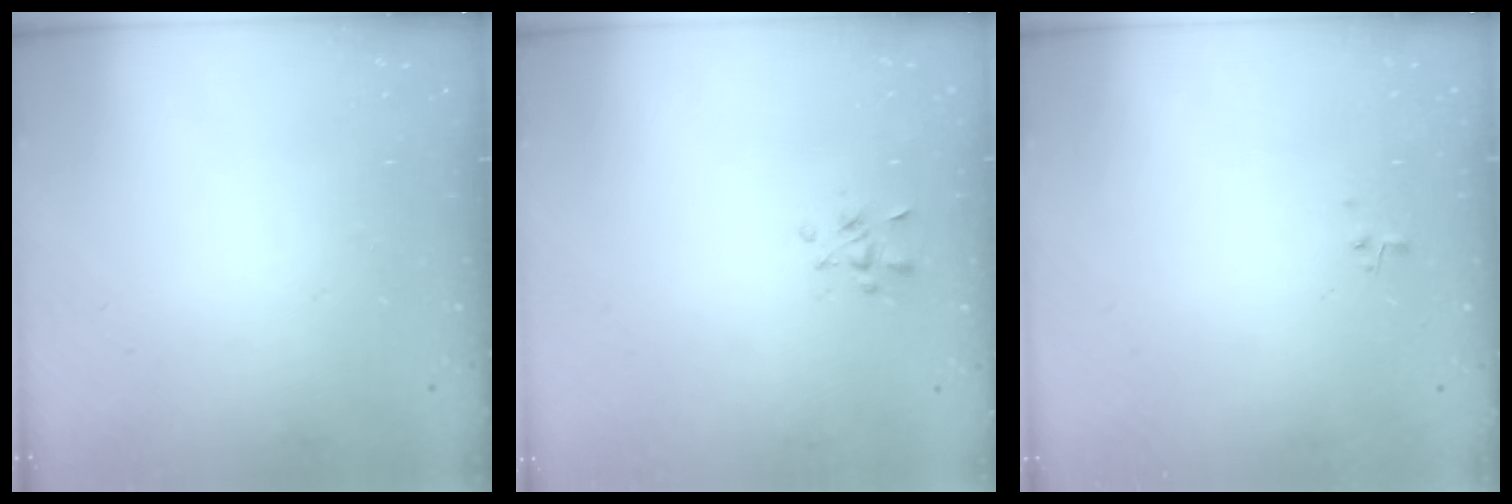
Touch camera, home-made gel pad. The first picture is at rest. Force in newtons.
{"total": 2.6, "press": 2.5, "slide": 0.7}
{"total": 1.0, "press": 0.9, "slide": 0.4}